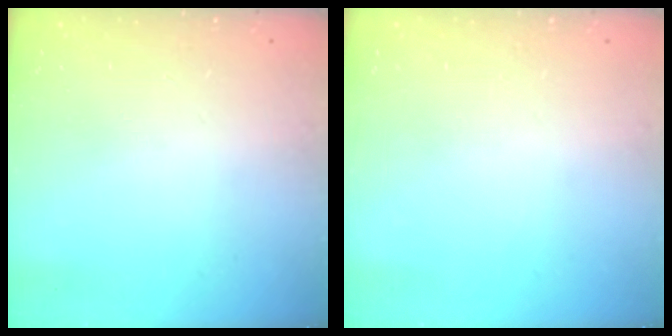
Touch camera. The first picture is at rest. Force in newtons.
{"total": 0.0}